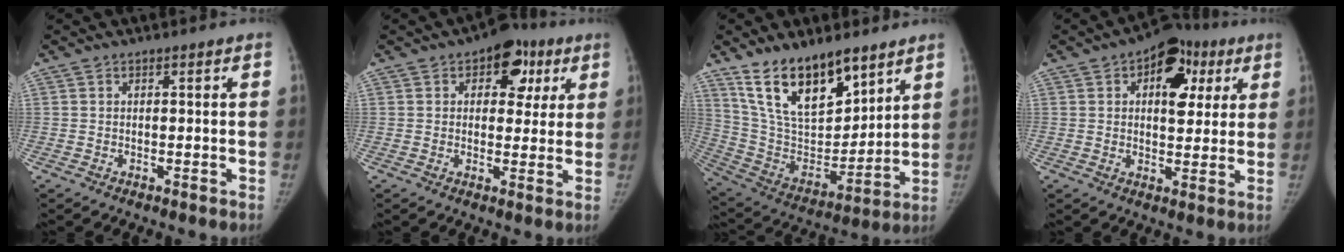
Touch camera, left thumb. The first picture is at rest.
{"total": 9.5, "force": [3.9, 6.2, 6.0], "torque": [-0.024, -0.005, 0.045]}
{"total": 19.4, "force": [13.0, 8.8, 11.3], "torque": [-0.148, -0.071, 0.251]}
{"total": 12.8, "force": [4.9, 7.8, 8.9], "torque": [-0.072, 0.003, 0.067]}